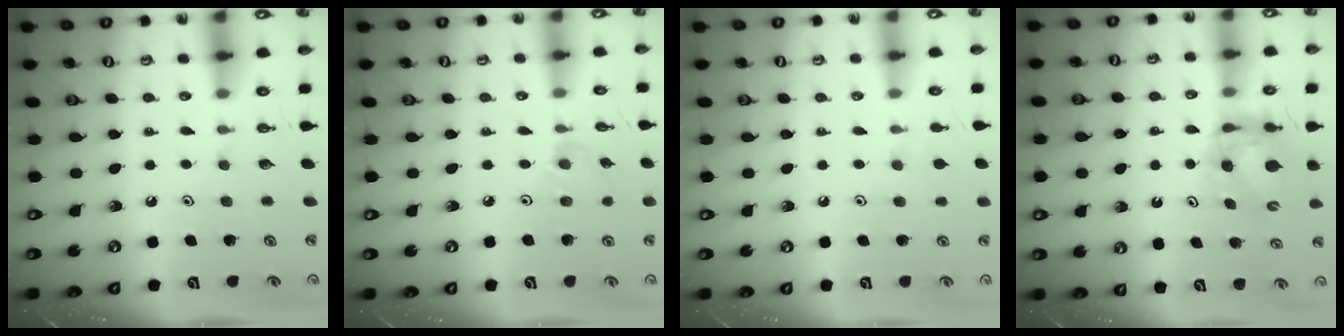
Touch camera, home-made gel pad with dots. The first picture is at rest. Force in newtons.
{"total": 2.3, "press": 2.3, "slide": 0.4}
{"total": 2.5, "press": 2.5, "slide": 0.4}
{"total": 6.4, "press": 6.4, "slide": 0.3}